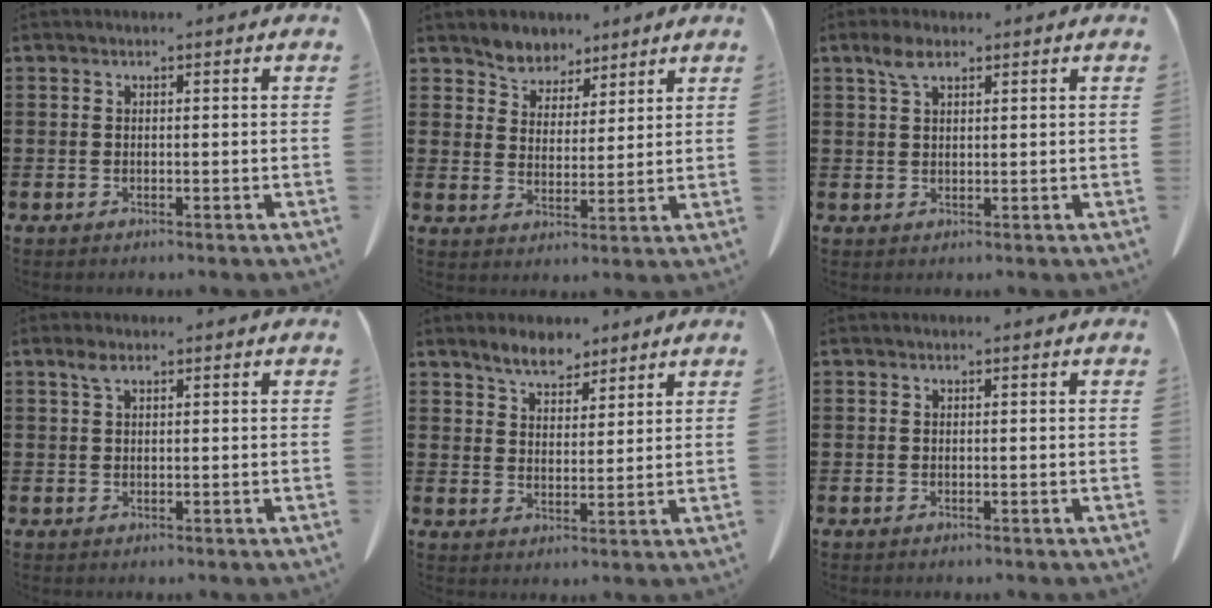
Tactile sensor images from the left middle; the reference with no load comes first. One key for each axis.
{"total": 4.6, "fx": 4.2, "fy": 1.9, "fz": -0.3, "tx": -0.019, "ty": -0.016, "tz": 0.078}
{"total": 3.1, "fx": 1.8, "fy": 1.2, "fz": 2.1, "tx": -0.049, "ty": 0.004, "tz": 0.033}
{"total": 1.6, "fx": 0.9, "fy": 0.6, "fz": 1.2, "tx": -0.029, "ty": 0.000, "tz": 0.016}
{"total": 5.0, "fx": 4.4, "fy": 1.9, "fz": 1.4, "tx": -0.034, "ty": -0.008, "tz": 0.082}
{"total": 0.0}